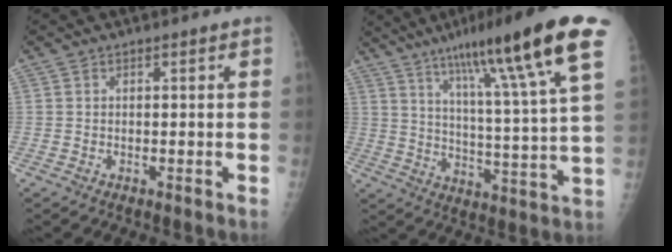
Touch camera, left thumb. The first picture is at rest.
{"total": 23.3, "force": [13.6, 1.7, 18.9], "torque": [-0.275, -0.035, 0.200]}